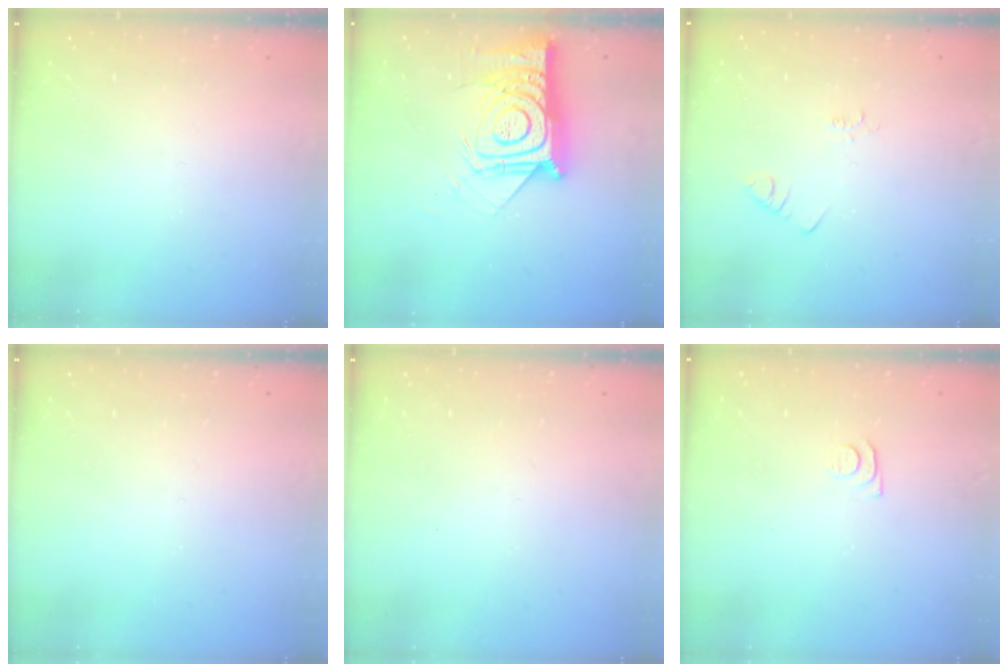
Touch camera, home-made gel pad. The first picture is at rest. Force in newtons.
{"total": 18.4, "press": 18.4, "slide": 1.5}
{"total": 1.9, "press": 1.9, "slide": 0.3}
{"total": 0.0}
{"total": 2.1, "press": 2.0, "slide": 0.4}
{"total": 4.4, "press": 4.4, "slide": 0.6}